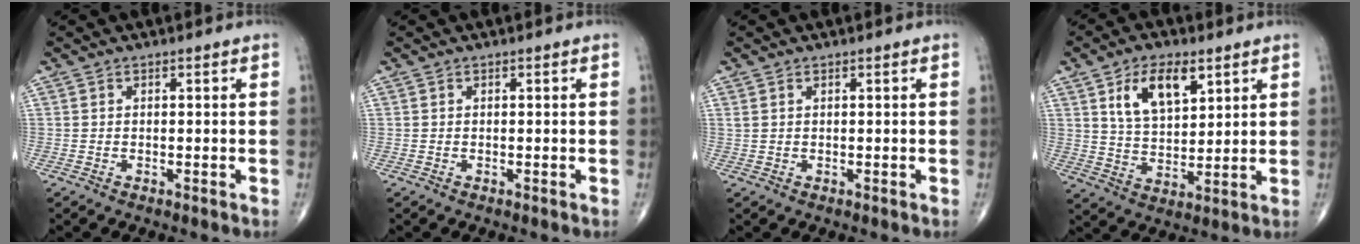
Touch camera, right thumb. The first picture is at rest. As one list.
[{"total": 0.0}, {"total": 0.9, "force": [0.5, 0.4, 0.5], "torque": [-0.012, 0.008, 0.014]}, {"total": 11.0, "force": [5.2, 5.8, 7.7], "torque": [-0.117, -0.022, 0.100]}]